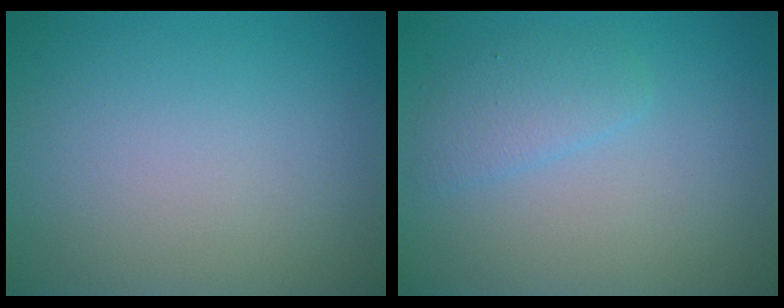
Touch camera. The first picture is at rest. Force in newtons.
{"total": 2.0, "press": 2.0, "slide": 0.1}